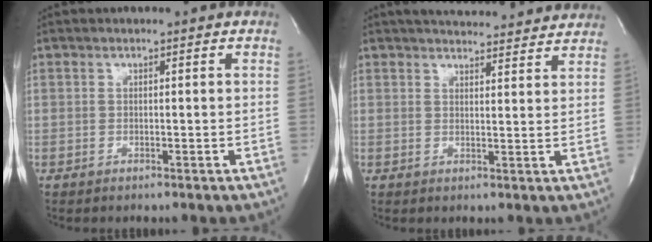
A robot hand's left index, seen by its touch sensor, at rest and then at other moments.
{"total": 13.7, "force": [12.9, 2.4, 3.9], "torque": [-0.051, 0.015, 0.159]}